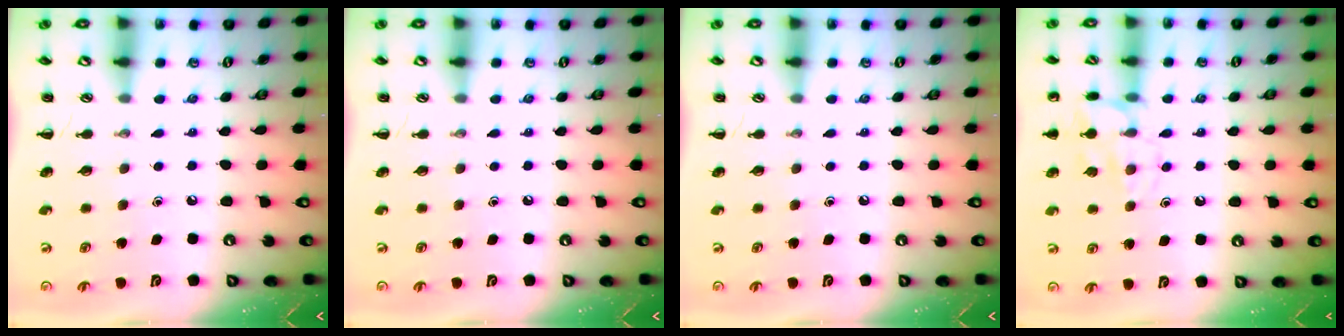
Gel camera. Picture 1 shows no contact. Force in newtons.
{"total": 0.0}
{"total": 0.0}
{"total": 12.5, "press": 12.5, "slide": 0.6}